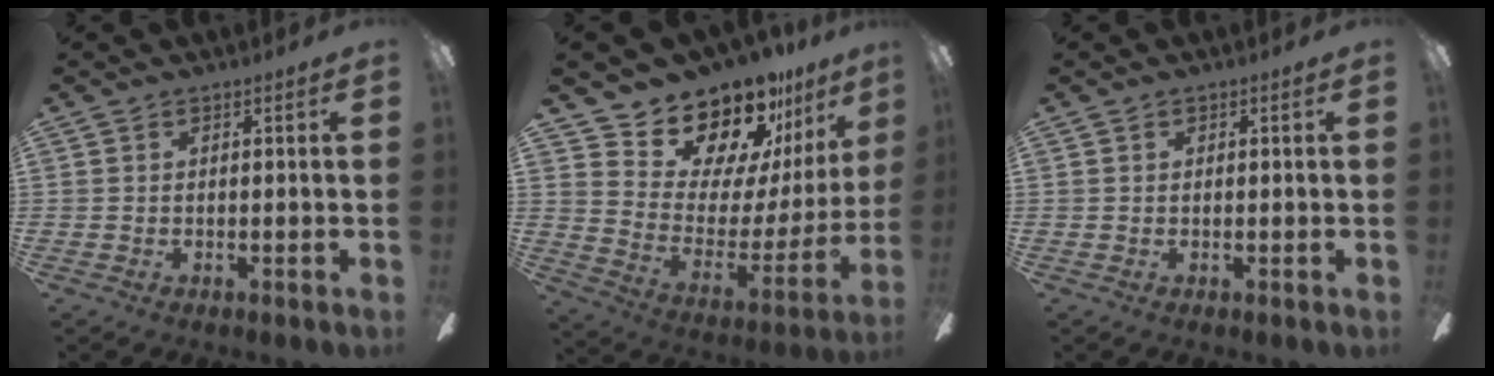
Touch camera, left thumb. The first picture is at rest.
{"total": 19.9, "force": [17.7, 7.1, 5.7], "torque": [-0.099, -0.149, 0.313]}
{"total": 0.0}